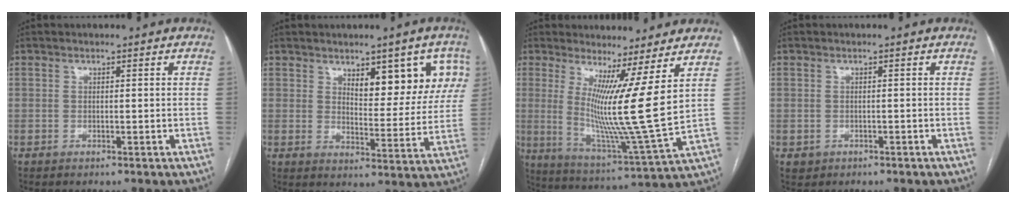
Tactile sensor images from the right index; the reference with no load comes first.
{"total": 10.1, "force": [4.8, 4.1, 7.8], "torque": [-0.087, 0.006, 0.070]}
{"total": 12.5, "force": [4.0, -2.3, 11.6], "torque": [-0.213, -0.047, 0.070]}
{"total": 1.3, "force": [-0.6, 1.1, 0.2], "torque": [-0.009, 0.002, -0.001]}